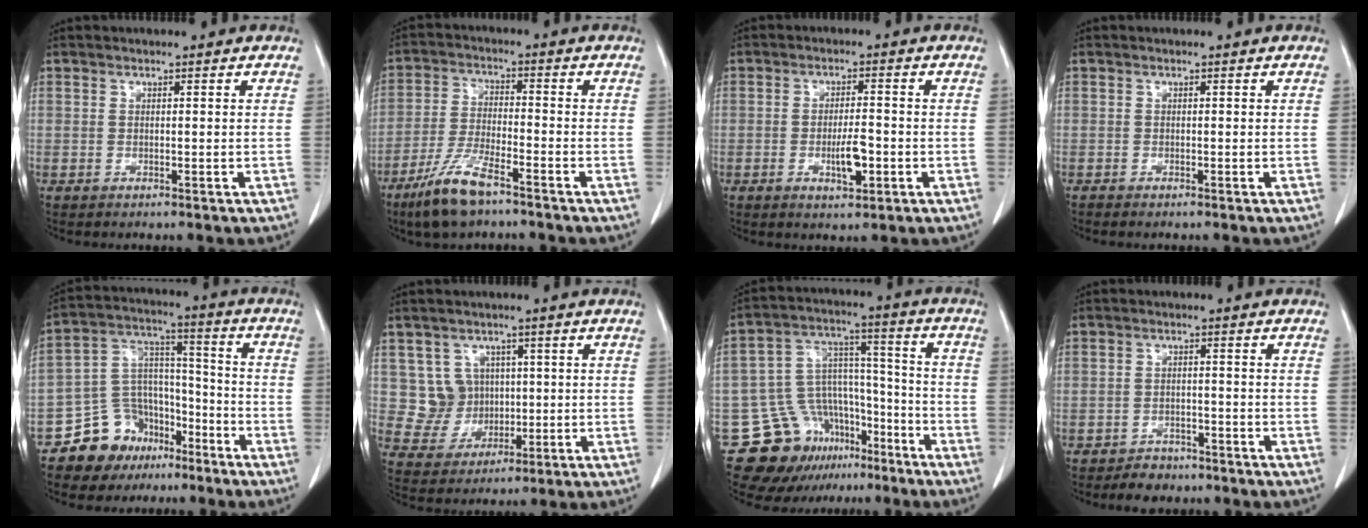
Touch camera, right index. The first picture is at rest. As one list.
[{"total": 8.8, "force": [-6.1, 1.6, 6.1], "torque": [-0.131, -0.018, -0.116]}, {"total": 4.8, "force": [-1.5, 1.3, 4.4], "torque": [-0.077, -0.002, -0.020]}, {"total": 0.6, "force": [-0.5, 0.1, 0.2], "torque": [-0.010, -0.002, -0.010]}, {"total": 11.5, "force": [-7.9, 8.1, 2.1], "torque": [-0.039, 0.073, -0.130]}, {"total": 6.0, "force": [1.3, 5.9, 0.7], "torque": [-0.011, 0.017, 0.034]}, {"total": 14.9, "force": [-10.2, 9.9, 4.4], "torque": [-0.067, 0.082, -0.156]}, {"total": 3.8, "force": [-3.2, 2.0, 0.7], "torque": [-0.014, 0.004, -0.045]}]